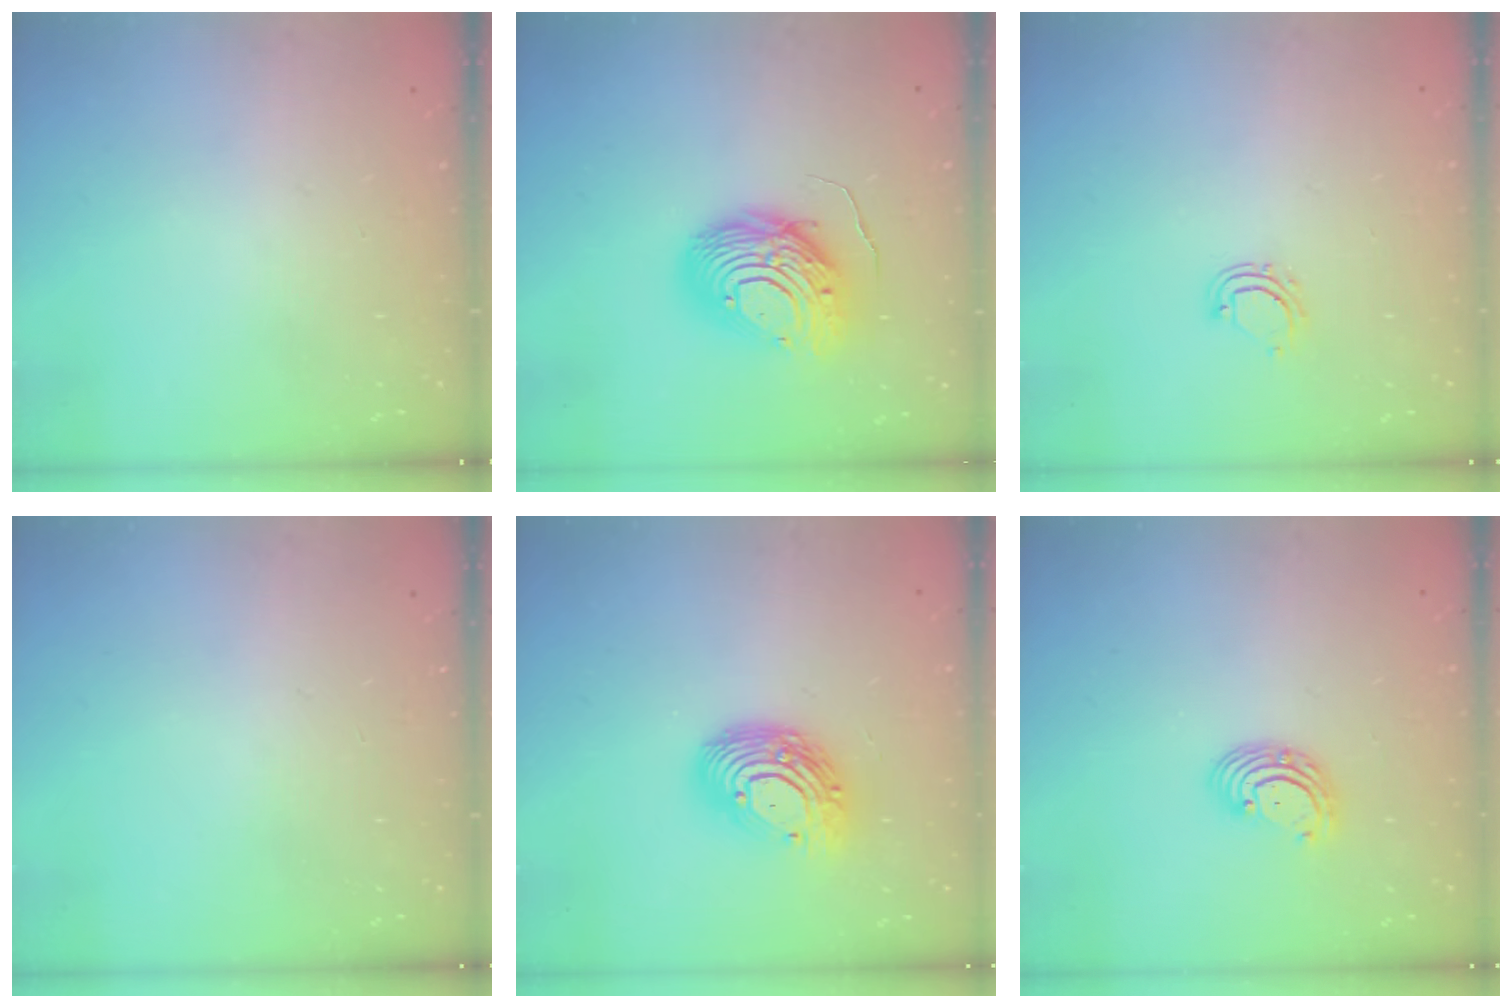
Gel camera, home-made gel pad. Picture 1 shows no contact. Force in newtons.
{"total": 16.1, "press": 16.0, "slide": 1.3}
{"total": 5.4, "press": 5.4, "slide": 0.4}
{"total": 0.0}
{"total": 13.7, "press": 13.7, "slide": 0.9}
{"total": 3.9, "press": 3.9, "slide": 0.3}